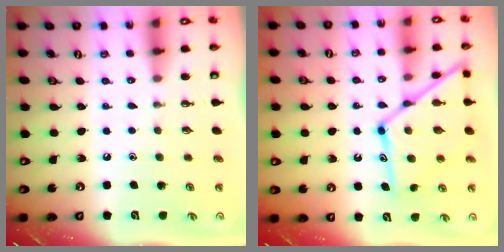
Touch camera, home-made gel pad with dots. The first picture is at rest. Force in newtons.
{"total": 17.5, "press": 17.5, "slide": 1.4}